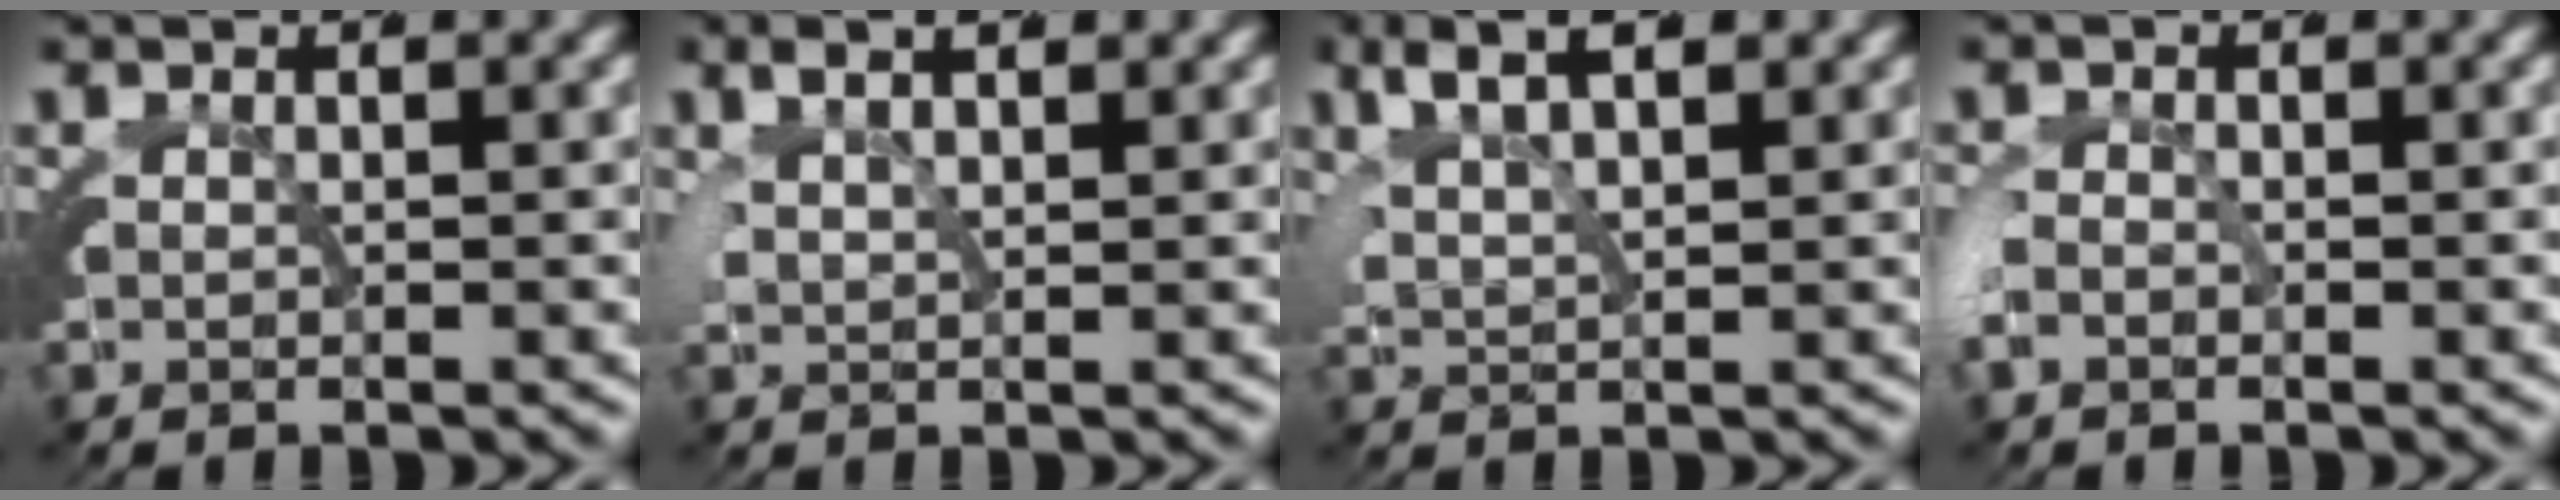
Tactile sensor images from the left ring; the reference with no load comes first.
{"total": 2.9, "force": [1.7, 1.7, 1.6], "torque": [-0.034, 0.002, 0.026]}
{"total": 4.4, "force": [2.4, 2.6, 2.6], "torque": [-0.056, 0.007, 0.036]}
{"total": 1.8, "force": [-1.1, 1.3, 0.4], "torque": [-0.023, -0.004, -0.023]}